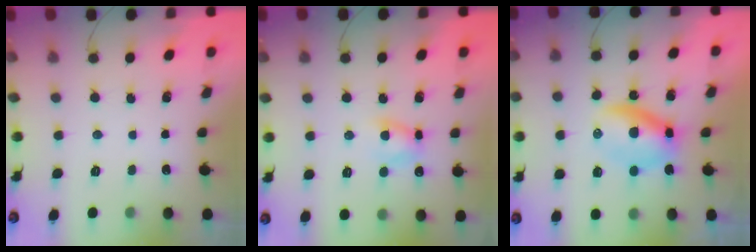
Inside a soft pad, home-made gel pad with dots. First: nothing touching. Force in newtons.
{"total": 6.0, "press": 5.8, "slide": 1.2}
{"total": 6.8, "press": 6.6, "slide": 1.4}